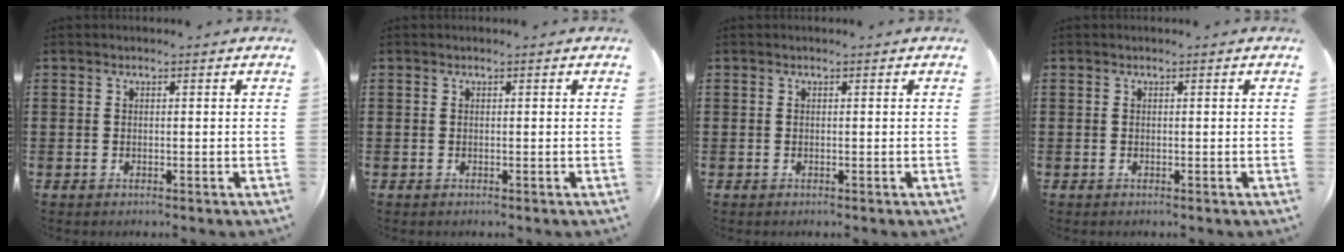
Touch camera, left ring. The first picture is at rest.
{"total": 0.0}
{"total": 0.0}
{"total": 0.0}